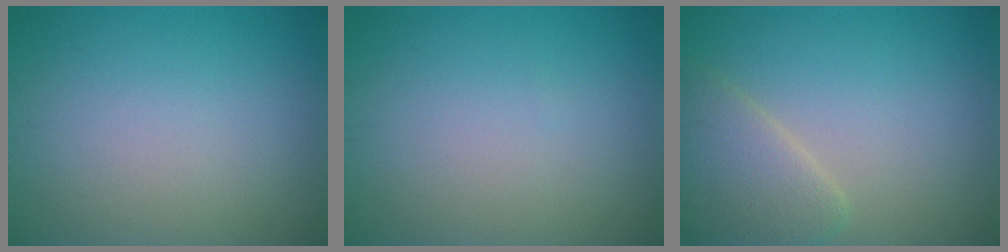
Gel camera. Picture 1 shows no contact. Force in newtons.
{"total": 0.0}
{"total": 4.0, "press": 4.0, "slide": 0.2}